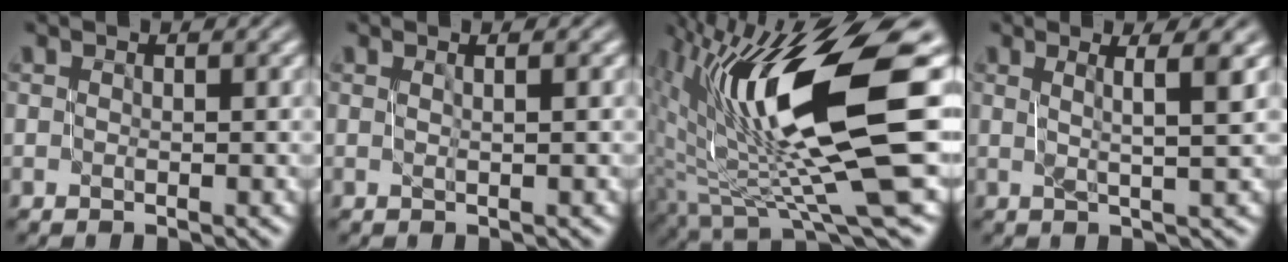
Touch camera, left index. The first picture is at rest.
{"total": 0.9, "force": [0.2, 0.3, 0.8], "torque": [-0.009, 0.007, -0.003]}
{"total": 14.2, "force": [2.1, 3.3, 13.6], "torque": [-0.237, -0.002, 0.046]}
{"total": 3.5, "force": [1.3, 0.5, 3.2], "torque": [-0.048, 0.008, 0.020]}